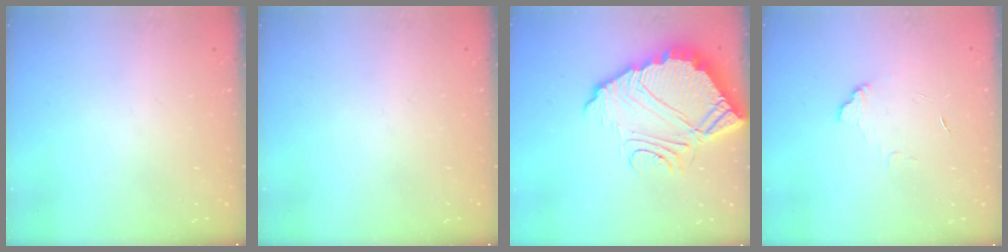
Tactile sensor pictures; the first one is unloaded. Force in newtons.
{"total": 0.0}
{"total": 14.3, "press": 14.3, "slide": 1.1}
{"total": 5.7, "press": 5.7, "slide": 0.5}